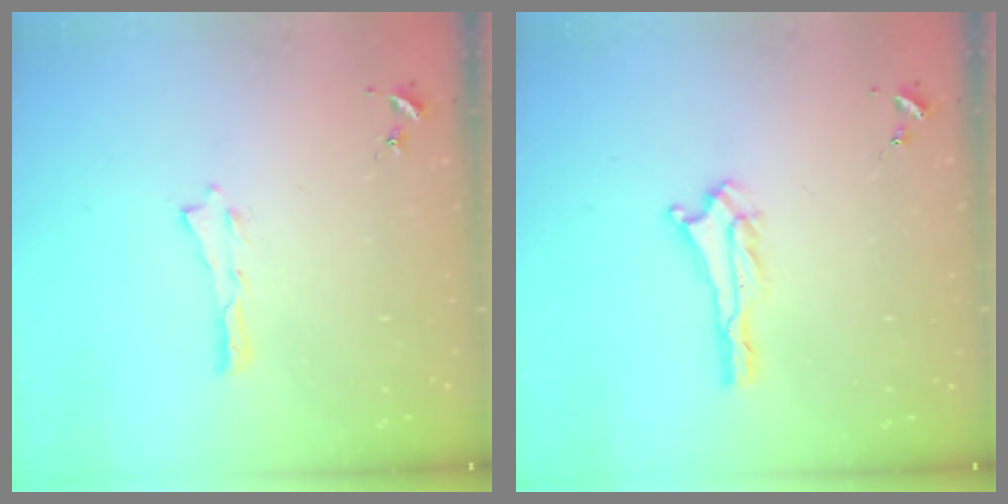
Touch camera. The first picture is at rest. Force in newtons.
{"total": 0.6, "press": 0.6, "slide": 0.1}